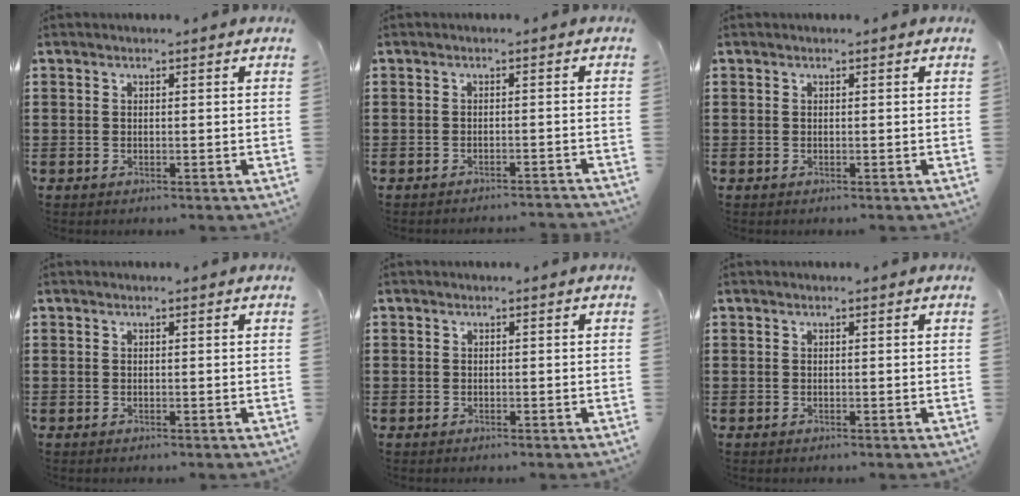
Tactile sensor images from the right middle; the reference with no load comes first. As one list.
[{"total": 1.4, "force": [-1.4, -0.1, 0.2], "torque": [-0.005, 0.004, -0.029]}, {"total": 0.0}, {"total": 0.0}, {"total": 0.7, "force": [-0.2, 0.7, 0.1], "torque": [-0.003, 0.004, -0.004]}, {"total": 0.0}]